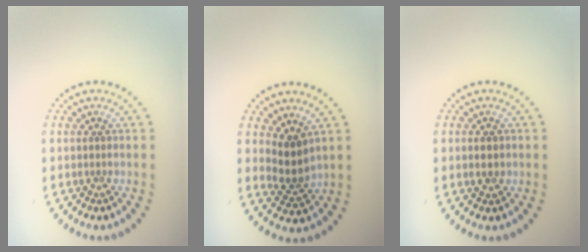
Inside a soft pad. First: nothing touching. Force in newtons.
{"total": 2.6, "press": 2.1, "slide": 1.6}
{"total": 1.4, "press": 1.4, "slide": 0.0}